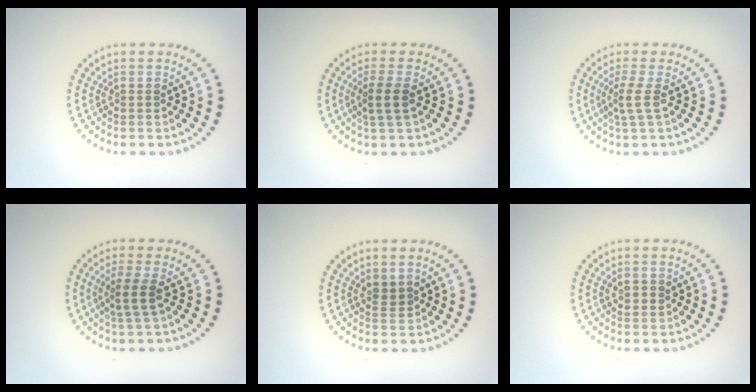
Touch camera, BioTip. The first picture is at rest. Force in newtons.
{"total": 2.2, "press": 1.9, "slide": 1.3}
{"total": 2.0, "press": 1.5, "slide": 1.3}
{"total": 2.2, "press": 1.8, "slide": 1.3}
{"total": 1.2, "press": 0.9, "slide": 0.7}
{"total": 1.0, "press": 1.0, "slide": 0.3}